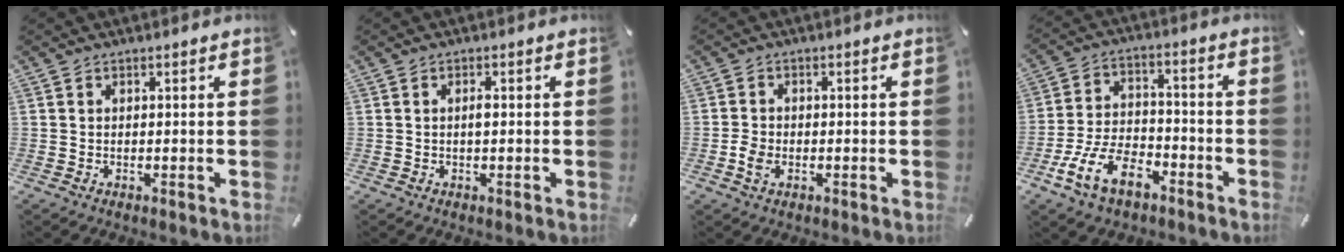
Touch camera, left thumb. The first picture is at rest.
{"total": 1.1, "force": [-0.1, 0.3, 1.1], "torque": [-0.023, -0.001, -0.002]}
{"total": 2.9, "force": [-1.1, 2.1, 1.6], "torque": [-0.035, 0.002, -0.022]}
{"total": 13.1, "force": [-7.2, 7.4, 8.0], "torque": [-0.161, 0.037, -0.131]}